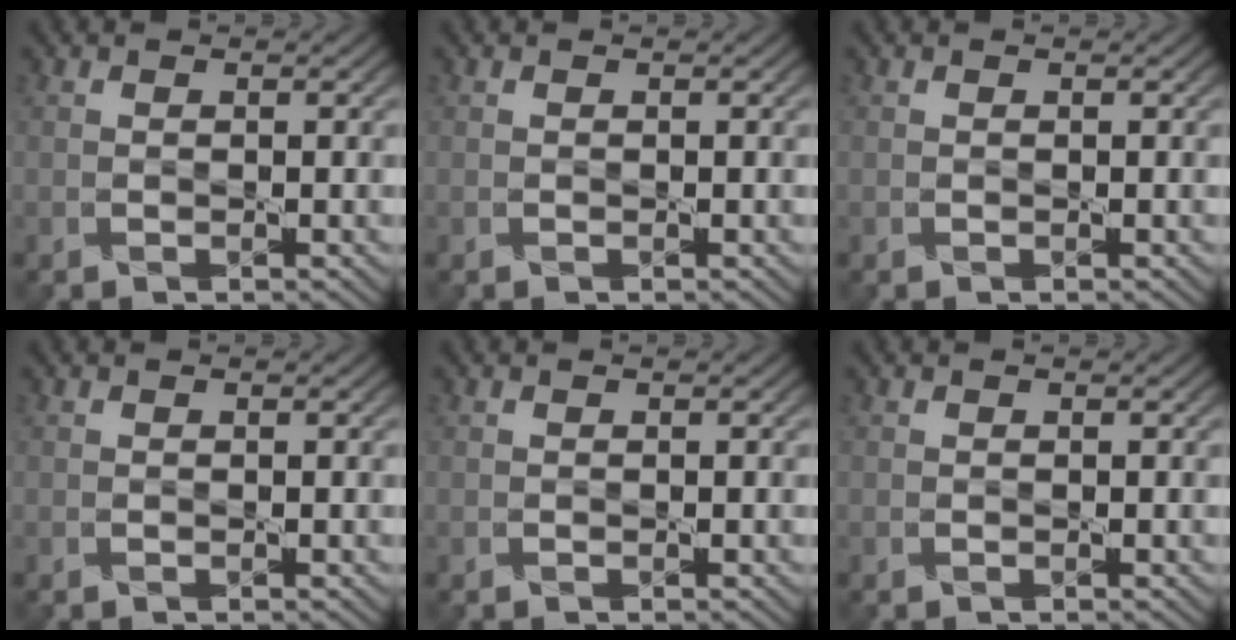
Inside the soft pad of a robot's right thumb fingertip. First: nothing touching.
{"total": 0.0}
{"total": 0.0}
{"total": 0.0}
{"total": 0.0}
{"total": 0.0}